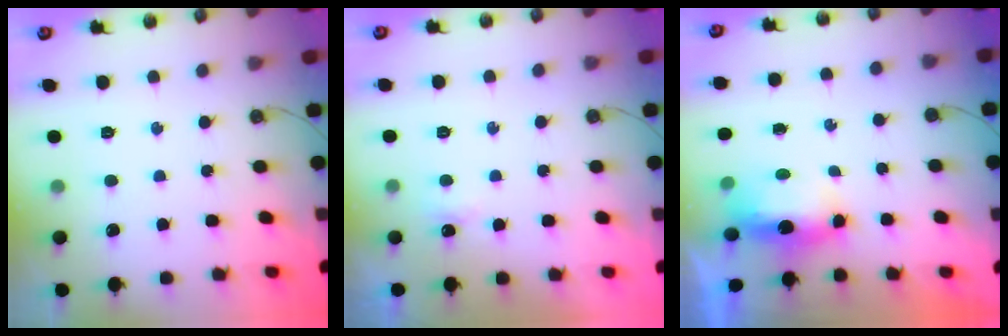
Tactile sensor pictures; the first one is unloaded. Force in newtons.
{"total": 3.2, "press": 3.2, "slide": 0.5}
{"total": 14.7, "press": 7.8, "slide": 12.5}